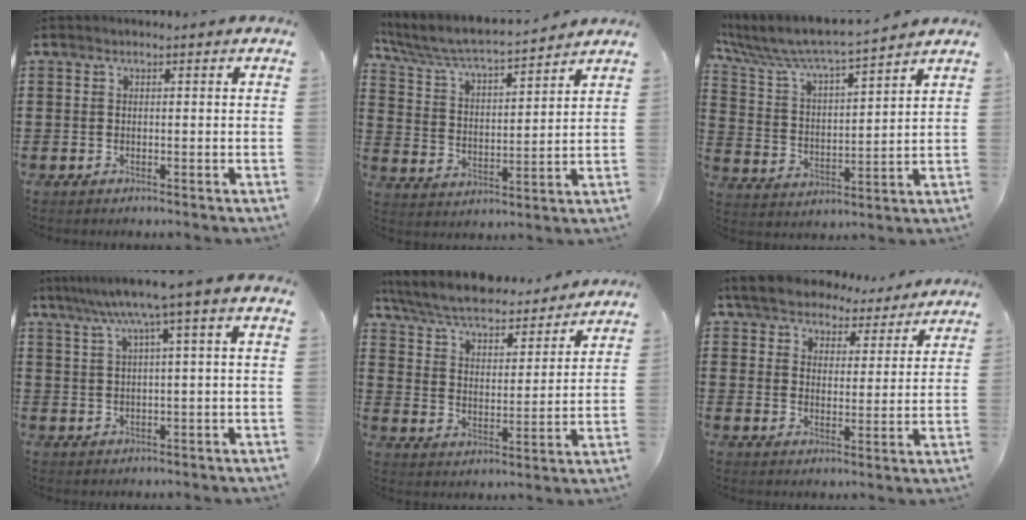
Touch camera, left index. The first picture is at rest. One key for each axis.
{"total": 5.9, "fx": 5.4, "fy": 0.3, "fz": 2.5, "tx": -0.072, "ty": -0.037, "tz": 0.086}
{"total": 6.6, "fx": 6.3, "fy": 0.3, "fz": 2.2, "tx": -0.074, "ty": -0.044, "tz": 0.102}
{"total": 5.4, "fx": 2.0, "fy": -0.5, "fz": 5.0, "tx": -0.101, "ty": -0.006, "tz": 0.026}
{"total": 7.0, "fx": 6.6, "fy": 0.8, "fz": 2.3, "tx": -0.075, "ty": -0.039, "tz": 0.112}
{"total": 6.3, "fx": 6.0, "fy": 1.8, "fz": 0.9, "tx": -0.050, "ty": -0.026, "tz": 0.108}